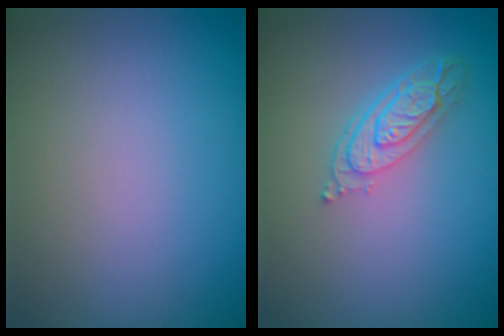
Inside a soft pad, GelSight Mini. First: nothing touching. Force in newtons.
{"total": 3.6, "press": 2.7, "slide": 2.4}